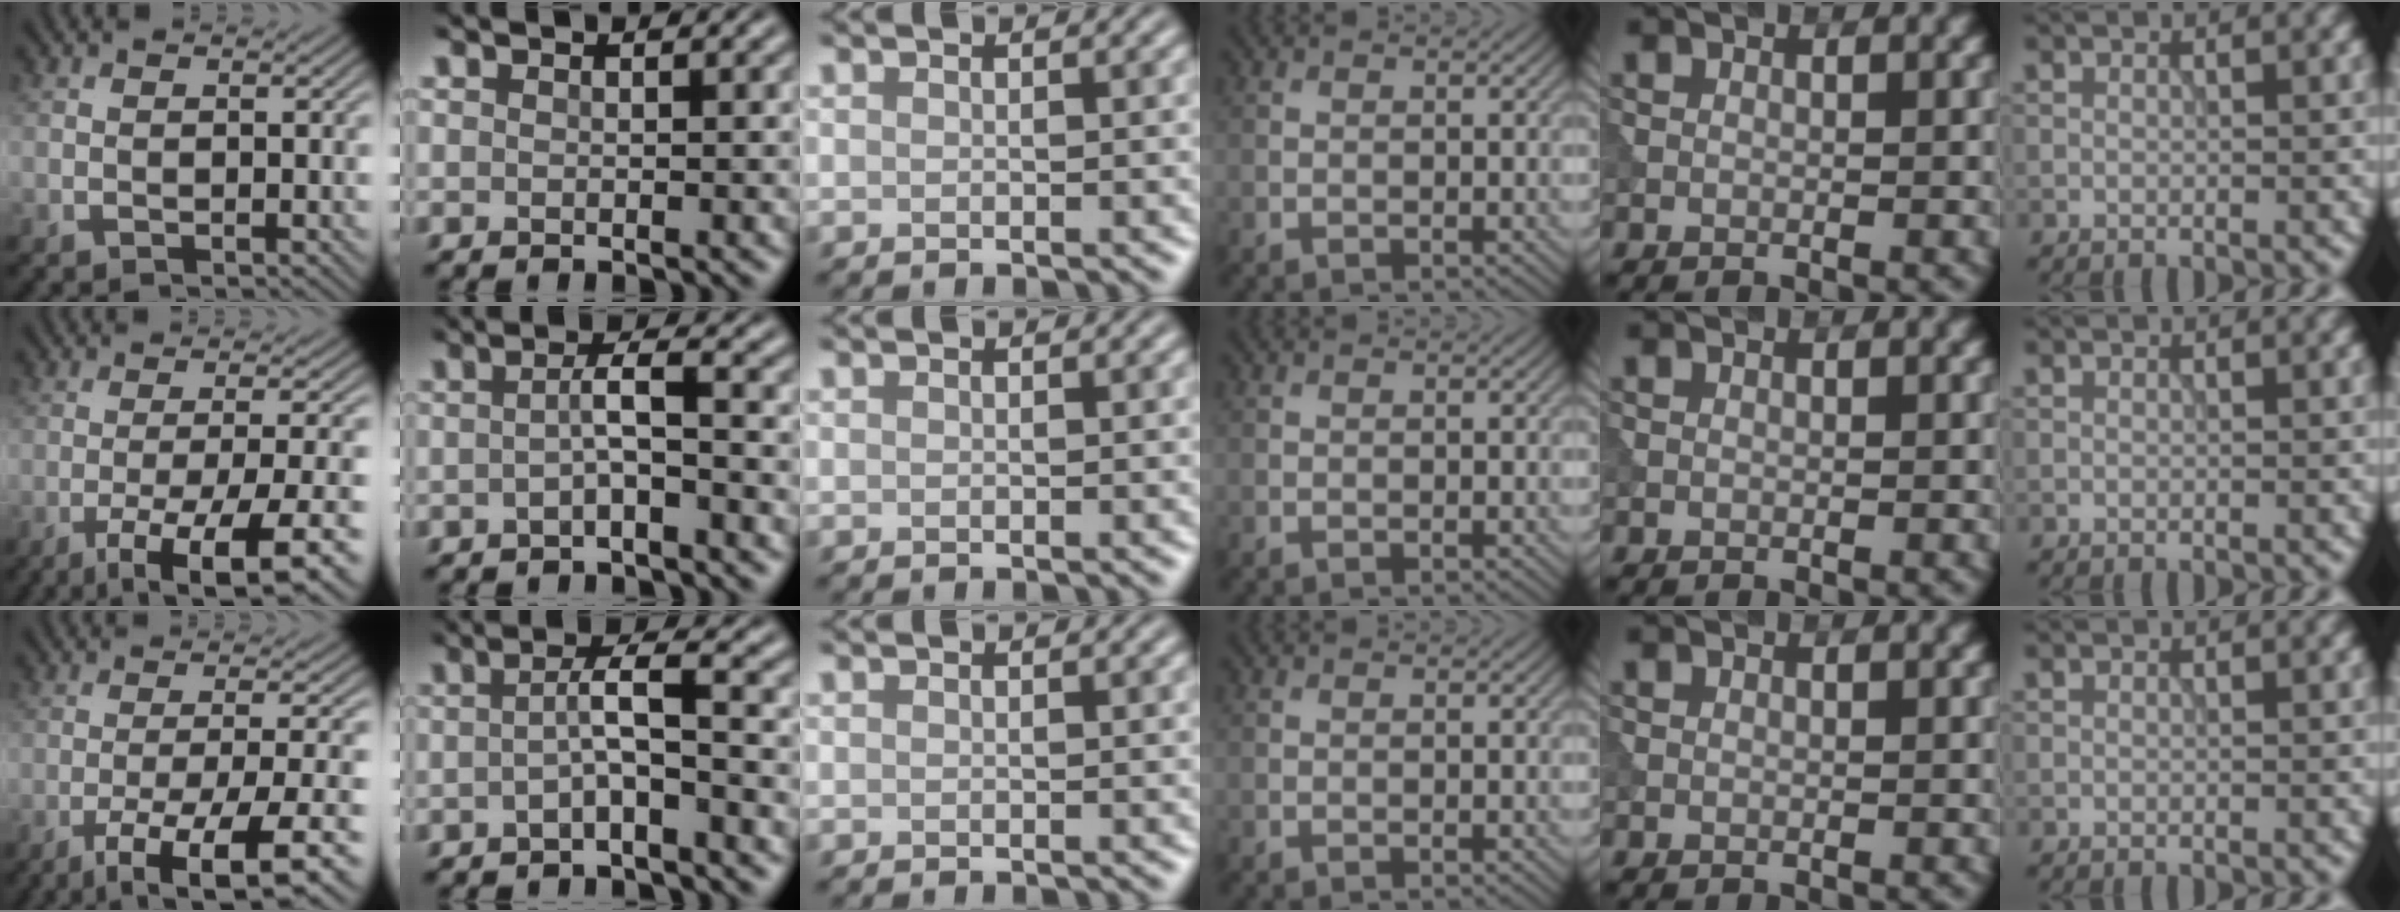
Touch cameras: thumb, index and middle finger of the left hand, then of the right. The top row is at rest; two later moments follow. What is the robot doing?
{"motion": "extract", "object": "tissue"}